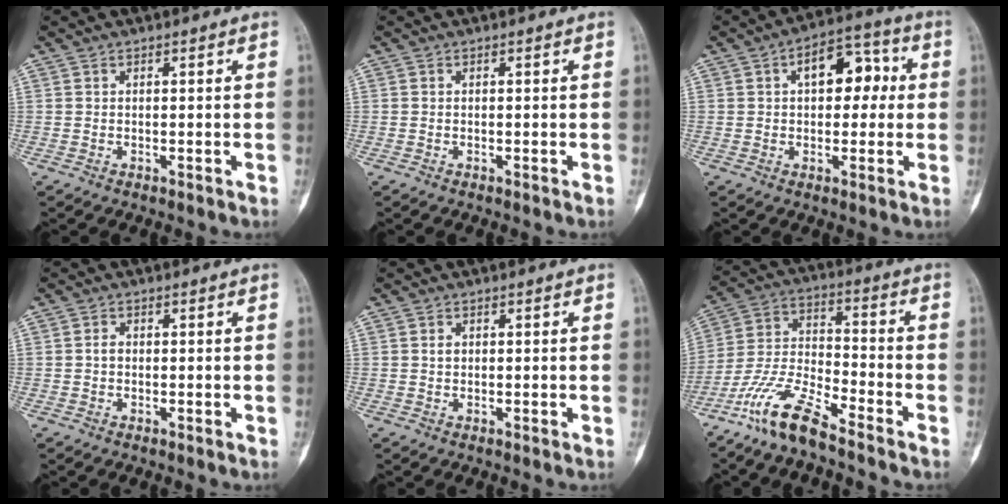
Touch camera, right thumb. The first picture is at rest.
{"total": 0.0}
{"total": 11.0, "force": [2.0, 6.5, 8.7], "torque": [-0.086, 0.027, 0.023]}
{"total": 1.4, "force": [0.0, 1.1, 0.8], "torque": [-0.007, 0.004, -0.004]}
{"total": 1.2, "force": [0.2, 1.0, 0.6], "torque": [-0.003, 0.001, 0.004]}
{"total": 12.0, "force": [-9.3, 2.8, 7.1], "torque": [-0.148, 0.057, -0.188]}